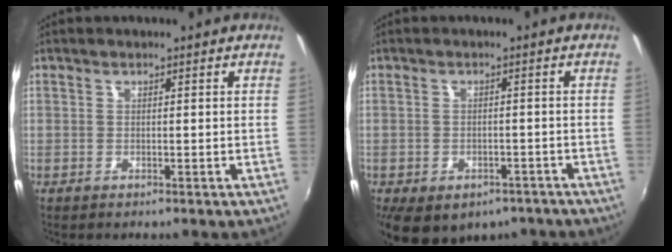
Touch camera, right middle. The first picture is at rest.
{"total": 12.5, "force": [-7.8, 7.3, 6.4], "torque": [-0.140, -0.024, -0.094]}